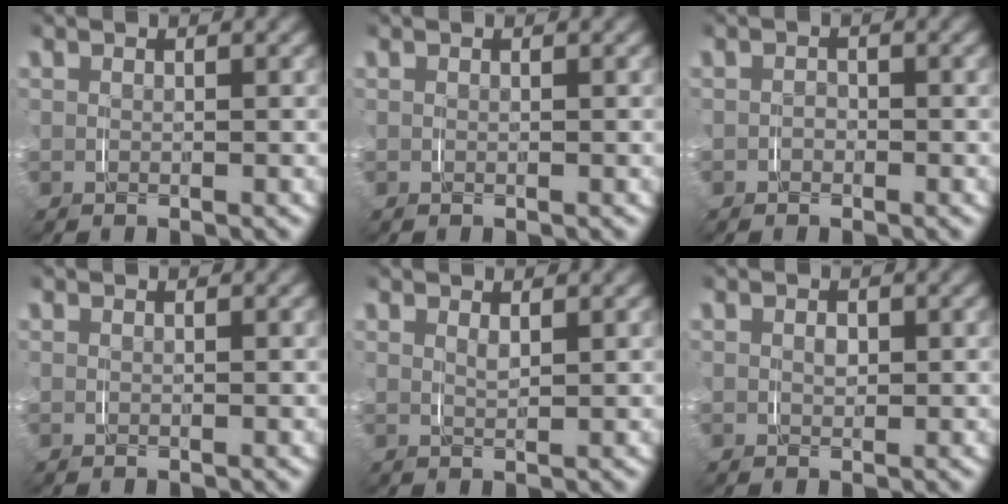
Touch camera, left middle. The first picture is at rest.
{"total": 0.0}
{"total": 1.1, "force": [-0.6, 0.9, 0.2], "torque": [-0.007, -0.003, -0.014]}
{"total": 0.0}
{"total": 1.0, "force": [0.9, -0.1, 0.5], "torque": [-0.013, -0.011, 0.021]}
{"total": 0.8, "force": [0.0, 0.6, 0.4], "torque": [-0.012, -0.009, 0.004]}